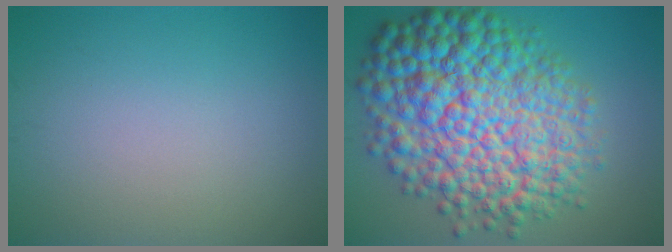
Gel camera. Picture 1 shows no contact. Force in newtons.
{"total": 14.0, "press": 14.0, "slide": 0.2}